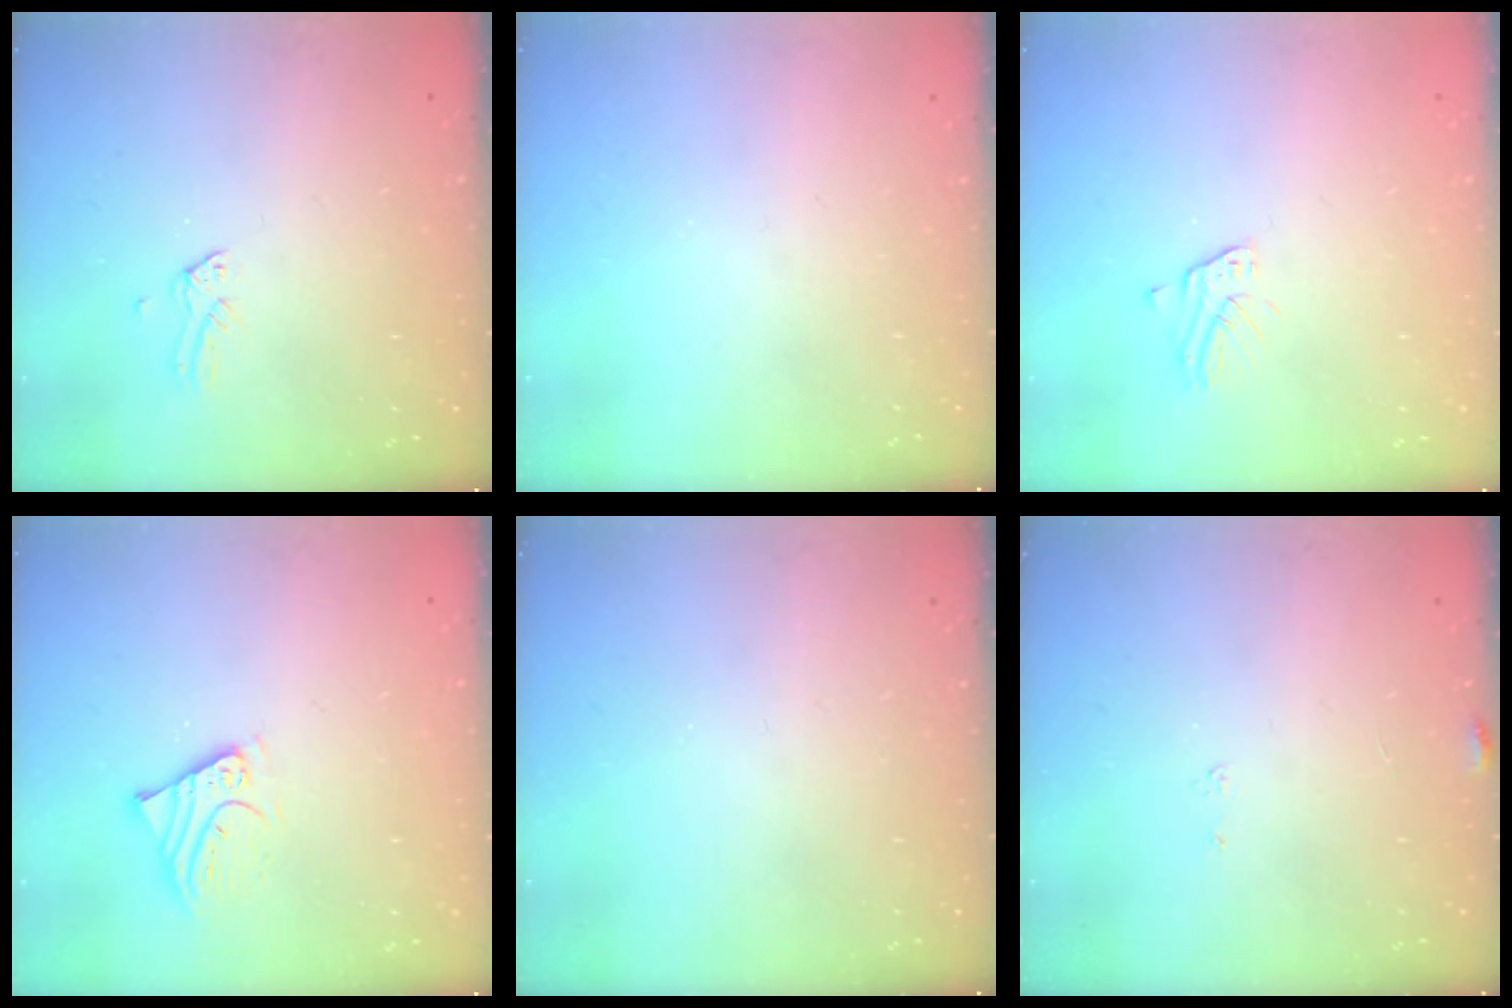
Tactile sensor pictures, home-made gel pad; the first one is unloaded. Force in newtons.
{"total": 0.0}
{"total": 2.2, "press": 2.2, "slide": 0.2}
{"total": 4.0, "press": 3.9, "slide": 0.4}
{"total": 0.0}
{"total": 5.4, "press": 5.4, "slide": 0.2}